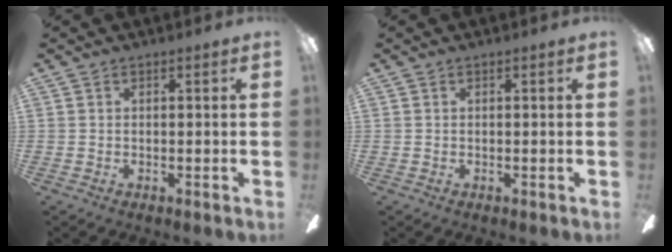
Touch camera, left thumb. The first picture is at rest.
{"total": 0.0}